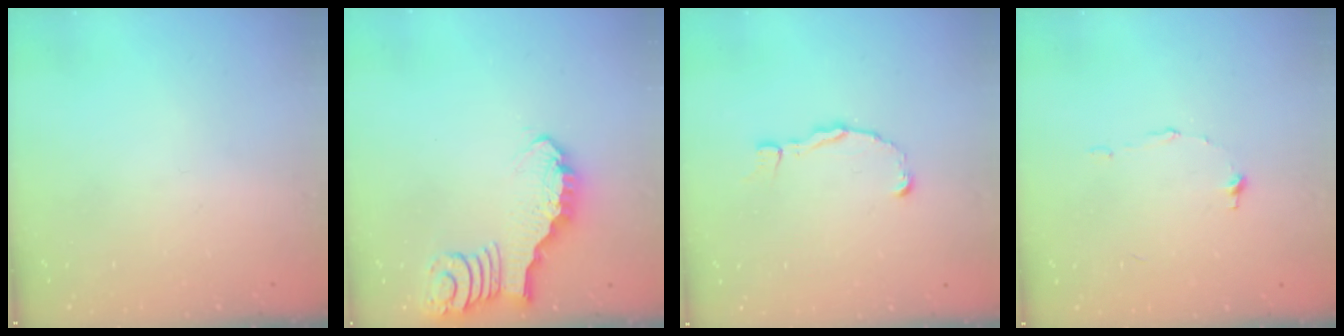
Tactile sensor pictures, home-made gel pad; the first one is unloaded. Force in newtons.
{"total": 2.9, "press": 2.9, "slide": 0.3}
{"total": 2.5, "press": 2.5, "slide": 0.2}
{"total": 6.0, "press": 6.0, "slide": 0.5}